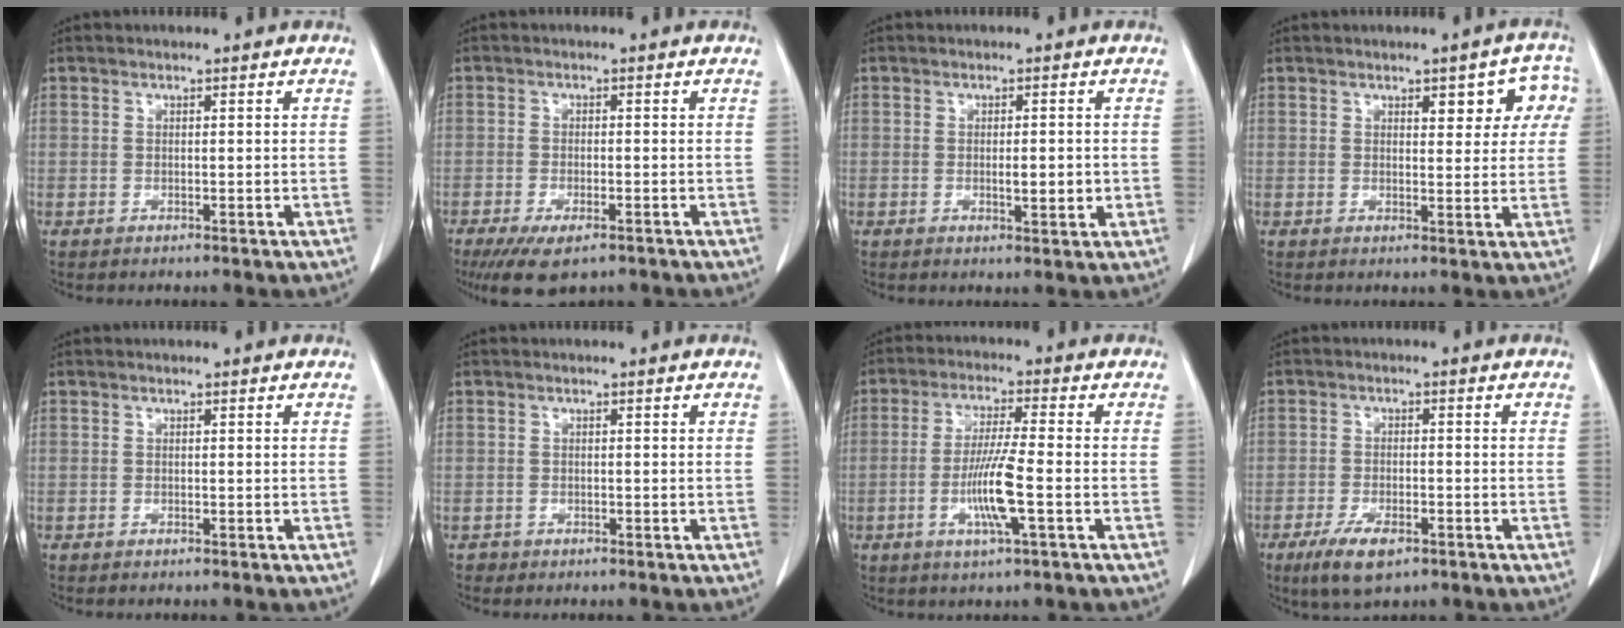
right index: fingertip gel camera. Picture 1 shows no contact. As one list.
[{"total": 7.0, "force": [-4.8, 2.3, 4.5], "torque": [-0.072, -0.013, -0.074]}, {"total": 3.1, "force": [-0.4, 0.8, 2.9], "torque": [-0.046, -0.003, -0.003]}, {"total": 6.3, "force": [2.5, 2.7, 5.2], "torque": [-0.043, 0.017, 0.027]}, {"total": 0.0}, {"total": 1.0, "force": [-0.5, 0.8, -0.3], "torque": [-0.003, 0.005, -0.010]}, {"total": 8.1, "force": [-2.3, -0.2, 7.8], "torque": [-0.150, -0.009, -0.047]}, {"total": 6.3, "force": [-3.8, 2.3, 4.4], "torque": [-0.087, -0.009, -0.061]}]